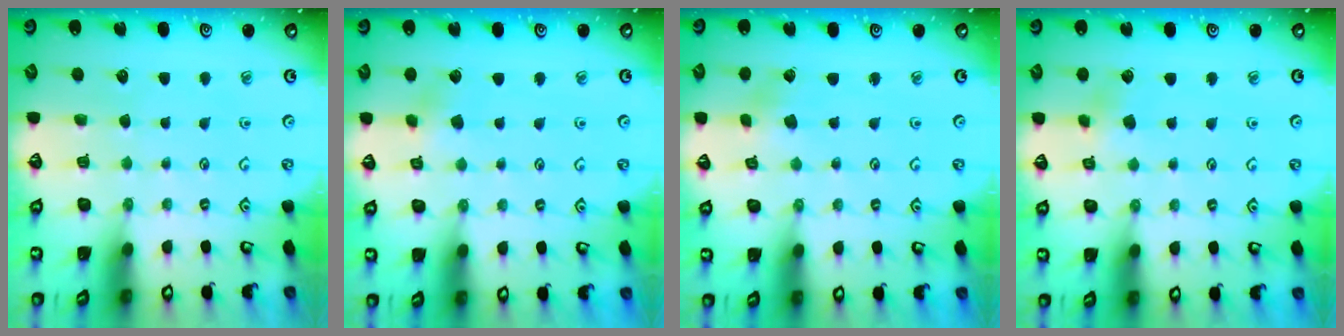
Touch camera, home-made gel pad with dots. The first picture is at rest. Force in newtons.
{"total": 3.4, "press": 3.4, "slide": 0.3}
{"total": 1.4, "press": 1.4, "slide": 0.2}
{"total": 3.4, "press": 3.3, "slide": 0.9}